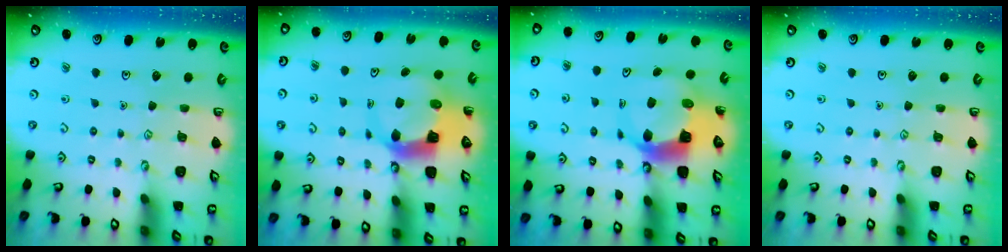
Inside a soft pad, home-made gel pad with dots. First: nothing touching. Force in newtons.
{"total": 7.3, "press": 7.3, "slide": 0.9}
{"total": 8.9, "press": 8.9, "slide": 1.2}
{"total": 0.0}